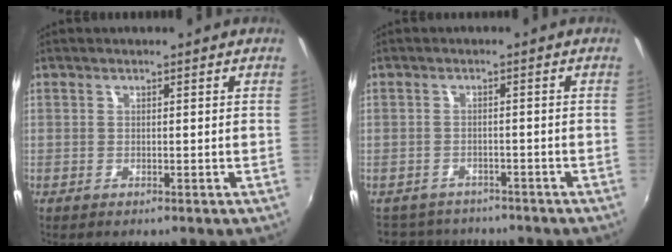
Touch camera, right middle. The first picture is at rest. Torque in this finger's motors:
{"motor_torque": [-0.31, -0.46, -0.65, -0.21]}